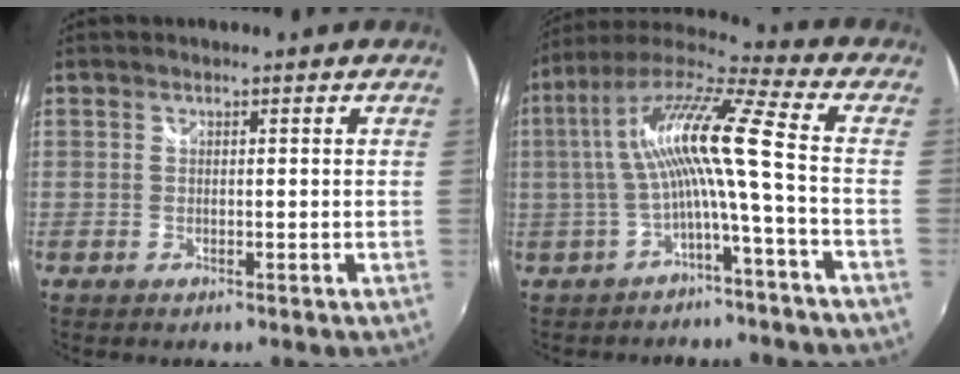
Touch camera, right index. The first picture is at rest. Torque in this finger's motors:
{"motor_torque": [1.12, -0.64, 0.98, 0.21]}